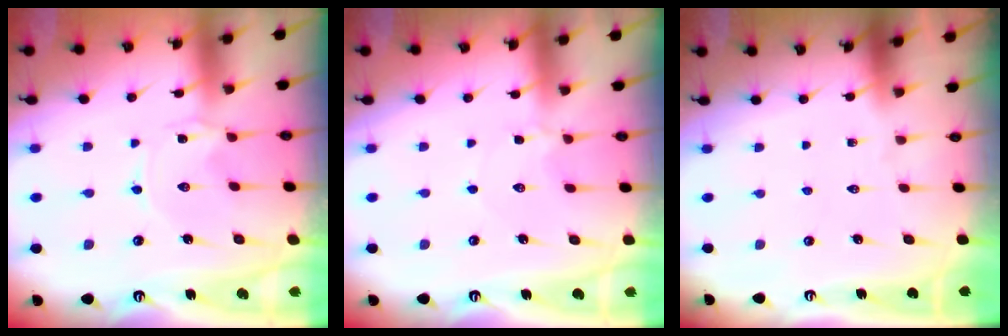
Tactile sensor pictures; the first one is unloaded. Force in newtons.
{"total": 2.2, "press": 2.1, "slide": 0.3}
{"total": 0.0}